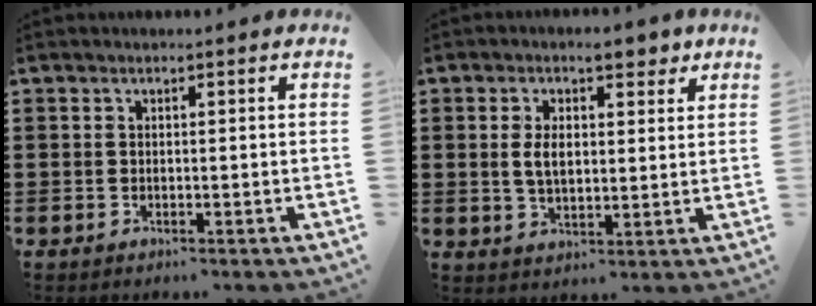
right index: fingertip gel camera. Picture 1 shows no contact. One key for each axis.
{"total": 6.2, "fx": 2.0, "fy": 3.3, "fz": 4.9, "tx": -0.091, "ty": 0.005, "tz": 0.030}